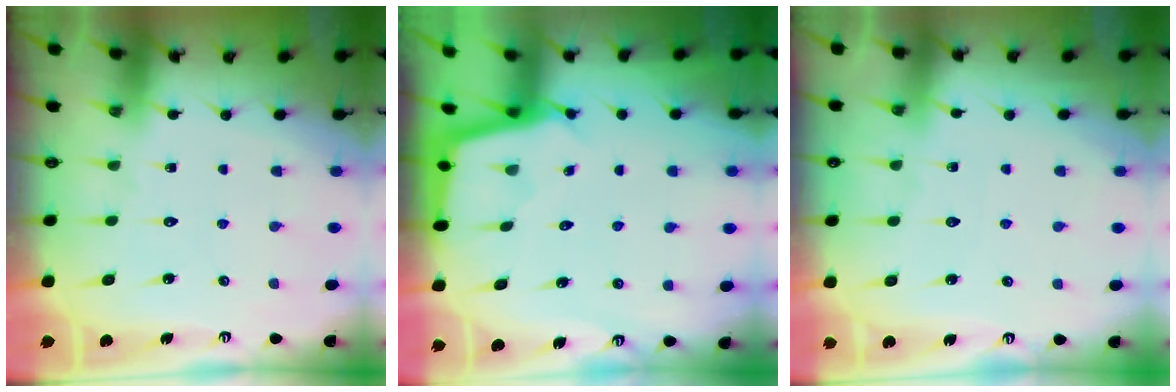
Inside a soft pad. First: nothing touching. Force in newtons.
{"total": 2.3, "press": 2.3, "slide": 0.2}
{"total": 2.0, "press": 2.0, "slide": 0.4}